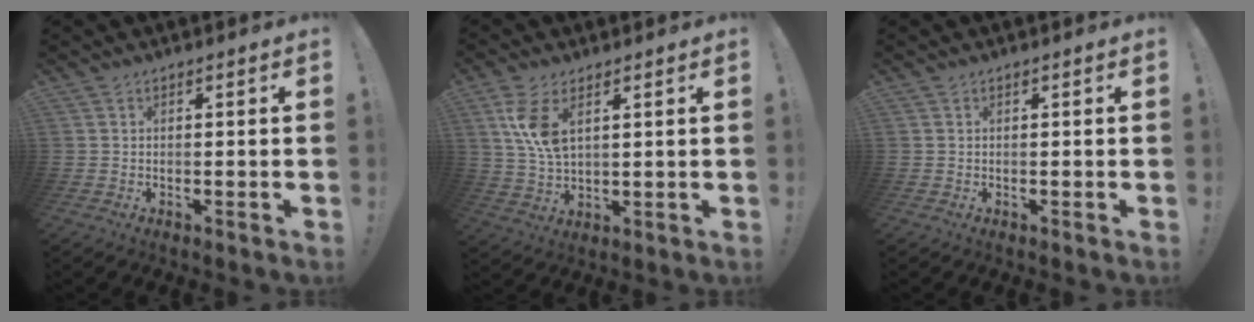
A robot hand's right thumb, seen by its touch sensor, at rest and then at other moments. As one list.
[{"total": 8.9, "force": [3.8, 4.5, 6.7], "torque": [-0.122, -0.017, 0.068]}, {"total": 0.0}]